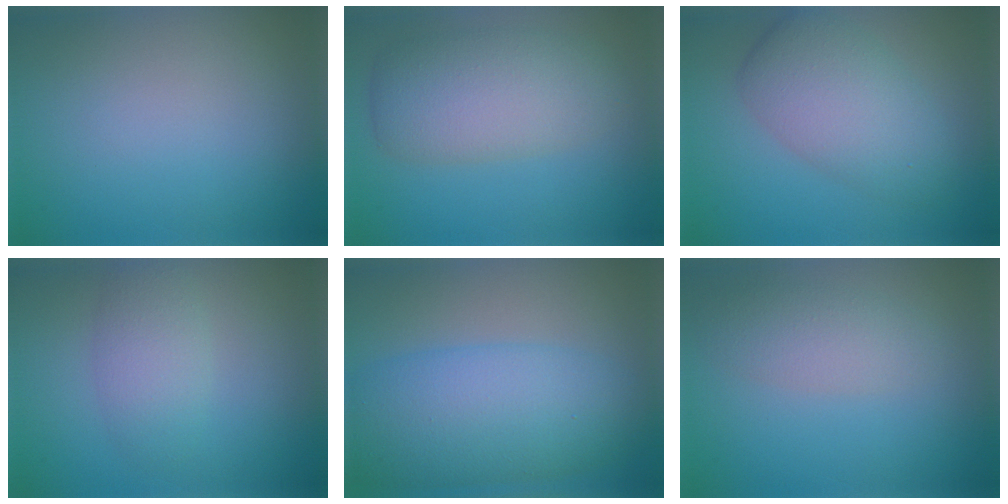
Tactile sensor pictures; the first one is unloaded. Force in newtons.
{"total": 6.2, "press": 6.2, "slide": 0.6}
{"total": 5.8, "press": 5.8, "slide": 0.3}
{"total": 2.9, "press": 2.9, "slide": 0.1}
{"total": 8.7, "press": 8.7, "slide": 0.2}
{"total": 2.9, "press": 2.9, "slide": 0.1}